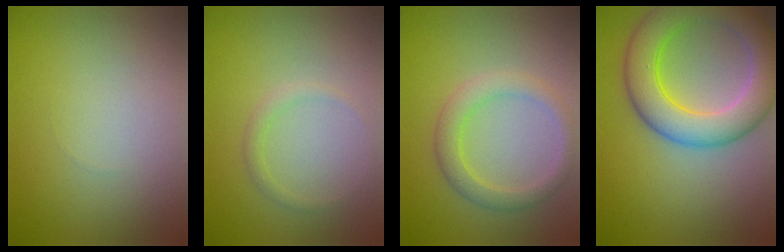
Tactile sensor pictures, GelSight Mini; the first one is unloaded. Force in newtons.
{"total": 1.0, "press": 1.0, "slide": 0.1}
{"total": 2.9, "press": 2.9, "slide": 0.2}
{"total": 7.9, "press": 7.9, "slide": 0.4}